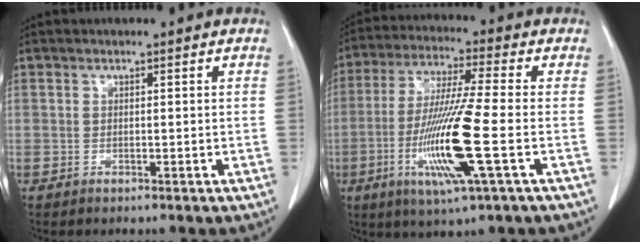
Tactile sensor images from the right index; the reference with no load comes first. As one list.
[{"total": 14.3, "force": [-3.8, -0.3, 13.7], "torque": [-0.281, -0.023, -0.076]}]